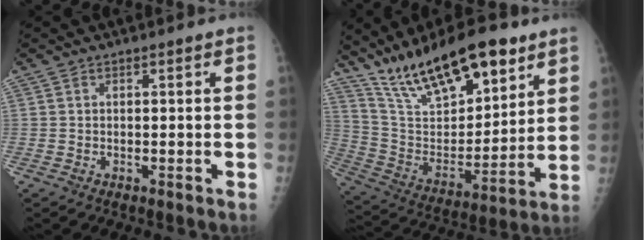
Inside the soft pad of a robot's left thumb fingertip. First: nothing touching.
{"total": 22.9, "force": [15.5, 8.5, 14.7], "torque": [-0.213, -0.053, 0.279]}